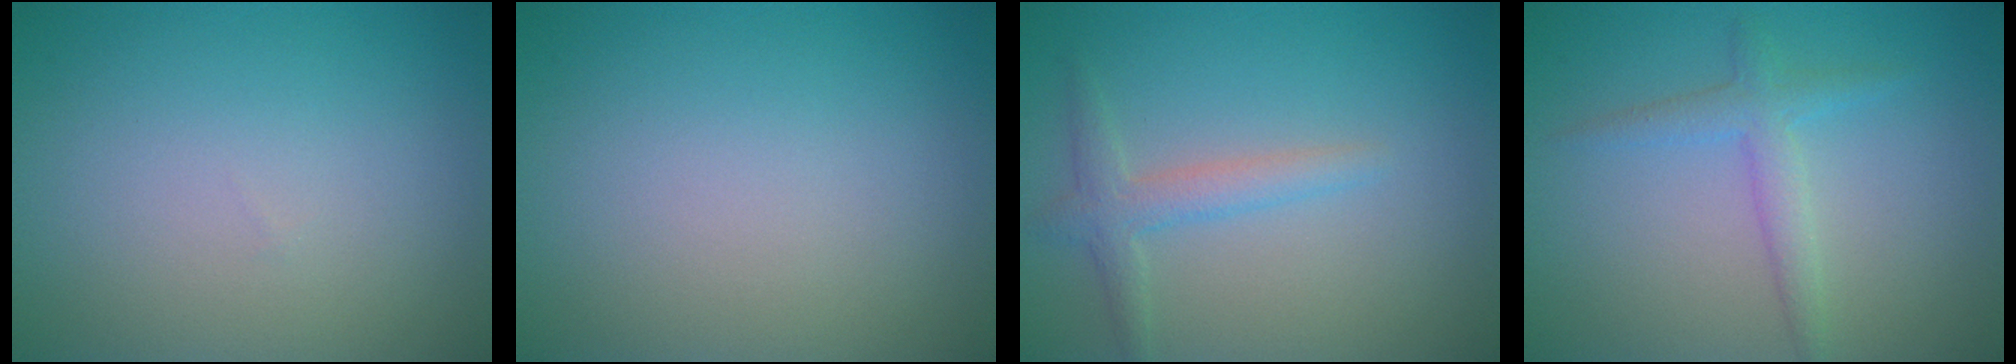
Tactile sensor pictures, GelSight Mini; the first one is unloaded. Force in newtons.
{"total": 0.0}
{"total": 2.3, "press": 2.3, "slide": 0.1}
{"total": 2.2, "press": 2.2, "slide": 0.1}